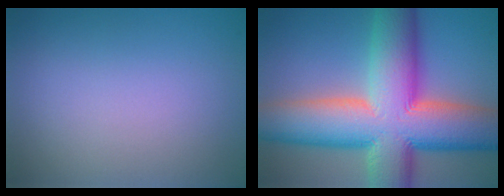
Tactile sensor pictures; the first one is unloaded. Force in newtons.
{"total": 16.5, "press": 16.5, "slide": 0.9}